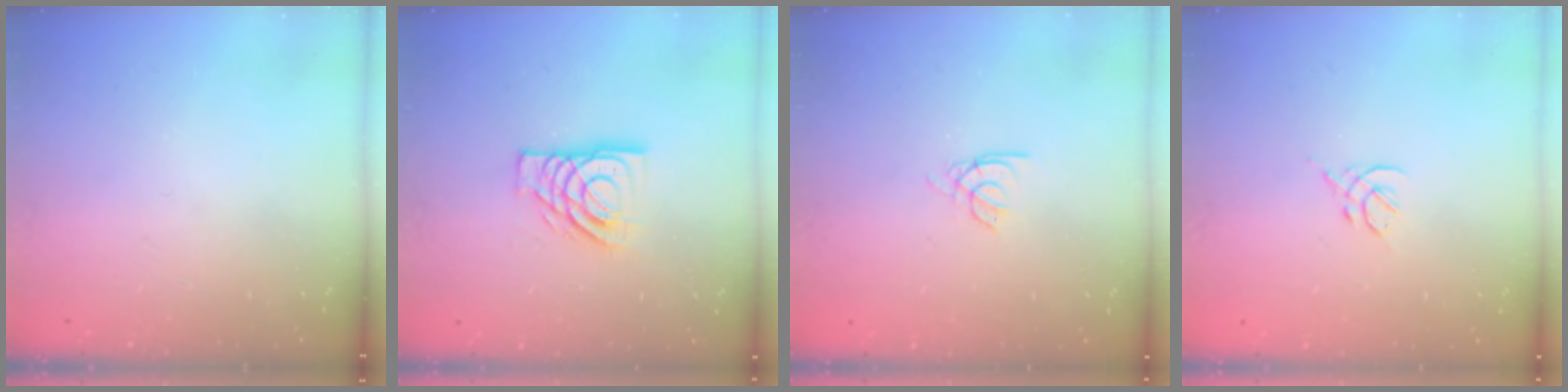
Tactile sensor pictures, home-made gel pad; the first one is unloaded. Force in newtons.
{"total": 12.6, "press": 12.6, "slide": 1.6}
{"total": 2.2, "press": 2.2, "slide": 0.2}
{"total": 2.7, "press": 2.6, "slide": 0.8}